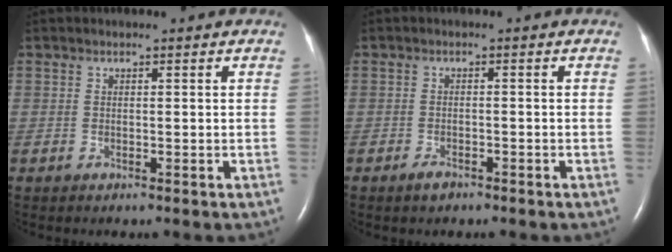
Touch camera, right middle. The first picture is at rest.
{"total": 1.6, "force": [-1.2, 0.7, 0.8], "torque": [-0.020, -0.001, -0.018]}